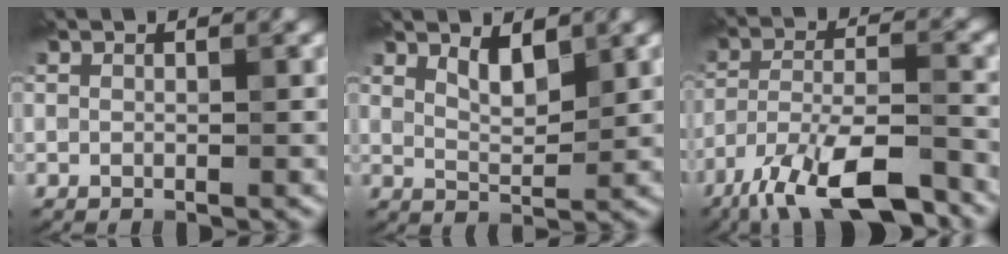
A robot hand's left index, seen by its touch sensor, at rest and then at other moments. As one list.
[{"total": 2.6, "force": [1.6, 1.0, 1.9], "torque": [-0.034, -0.005, 0.030]}, {"total": 10.7, "force": [-7.7, 3.1, 6.8], "torque": [-0.120, -0.001, -0.142]}]